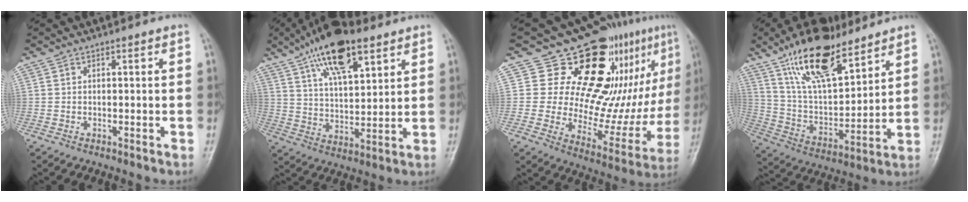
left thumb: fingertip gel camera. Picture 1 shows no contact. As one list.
[{"total": 15.9, "force": [9.3, 6.3, 11.2], "torque": [-0.168, -0.027, 0.164]}, {"total": 22.8, "force": [11.3, 11.7, 15.9], "torque": [-0.136, -0.050, 0.171]}, {"total": 18.9, "force": [12.8, 7.2, 11.9], "torque": [-0.178, -0.056, 0.240]}]